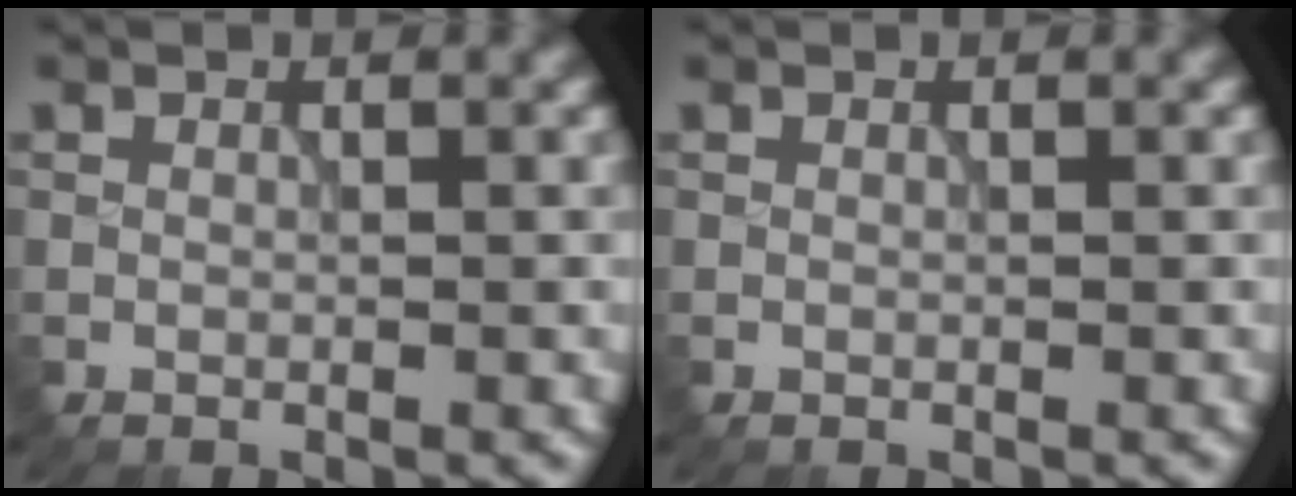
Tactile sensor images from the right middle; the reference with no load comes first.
{"total": 0.0}